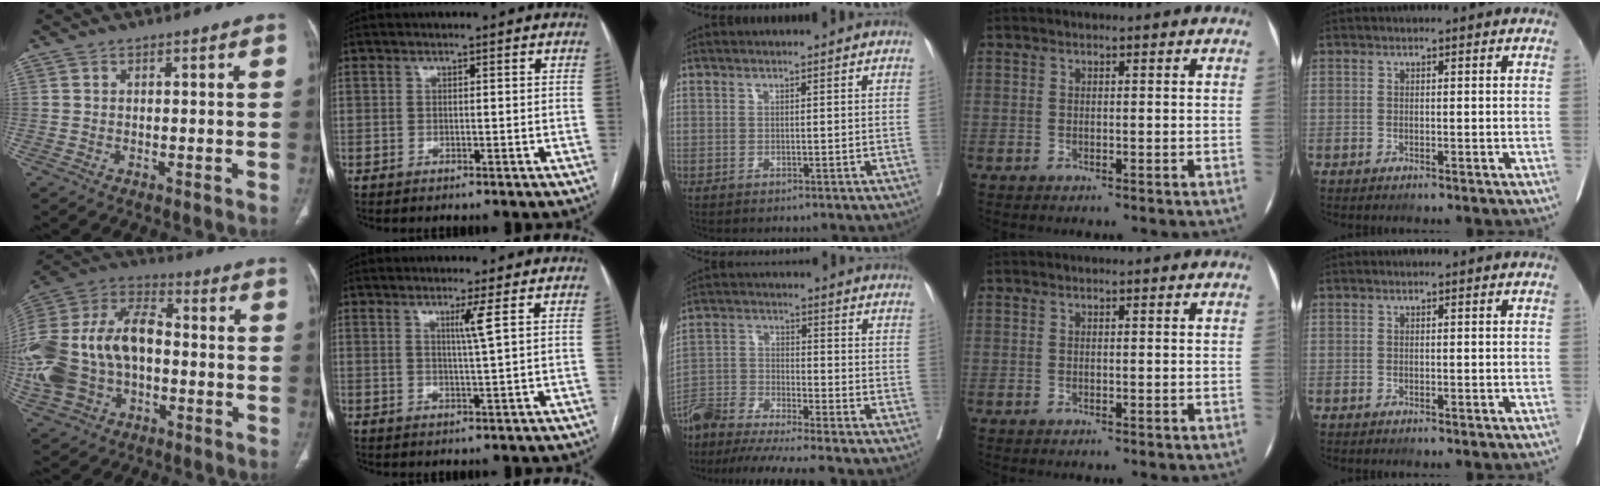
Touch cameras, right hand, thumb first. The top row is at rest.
{"thumb": {"total": 25.1, "force": [-2.3, 16.8, 18.5], "torque": [-0.402, 0.034, -0.036]}, "index": {"total": 2.4, "force": [1.0, -1.0, 1.9], "torque": [-0.036, -0.006, 0.023]}, "middle": {"total": 15.7, "force": [-14.4, -0.9, 6.3], "torque": [-0.123, -0.008, -0.258]}}